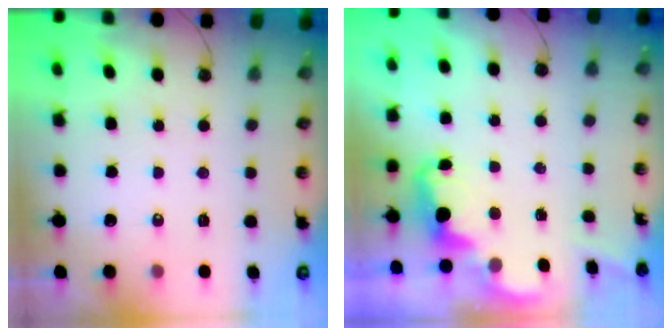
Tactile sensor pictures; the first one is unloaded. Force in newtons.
{"total": 2.3, "press": 2.2, "slide": 0.7}